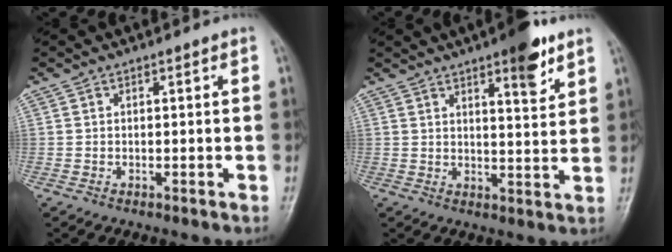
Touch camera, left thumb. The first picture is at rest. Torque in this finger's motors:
{"motor_torque": [1.39, 0.09, 0.82, -0.68, 0.10]}